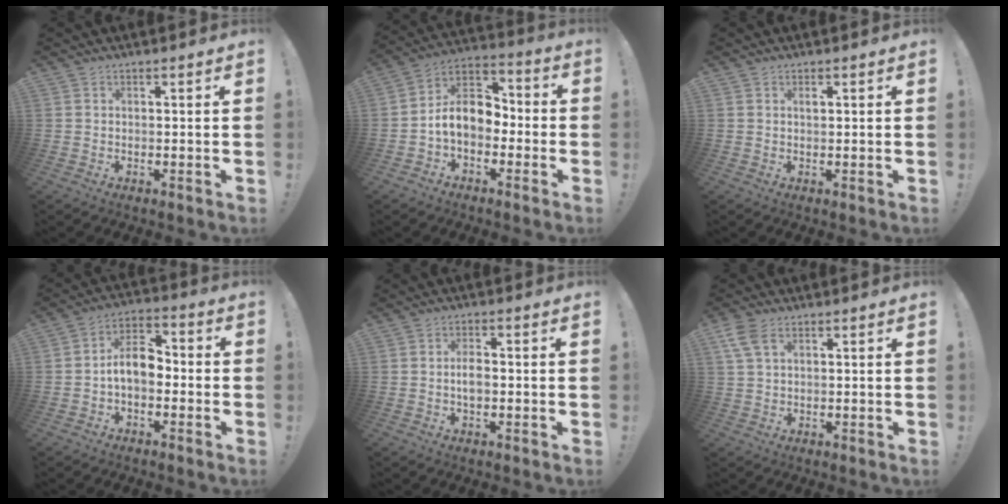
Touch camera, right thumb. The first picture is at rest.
{"total": 11.9, "force": [-1.5, 8.6, 8.0], "torque": [-0.132, 0.016, -0.022]}
{"total": 0.7, "force": [0.3, 0.4, 0.6], "torque": [0.003, -0.004, 0.002]}
{"total": 10.0, "force": [-1.7, 6.3, 7.6], "torque": [-0.141, 0.019, -0.029]}
{"total": 3.5, "force": [-0.6, 1.8, 2.9], "torque": [-0.054, 0.001, -0.015]}
{"total": 6.3, "force": [2.9, 3.8, 4.0], "torque": [-0.080, -0.004, 0.058]}